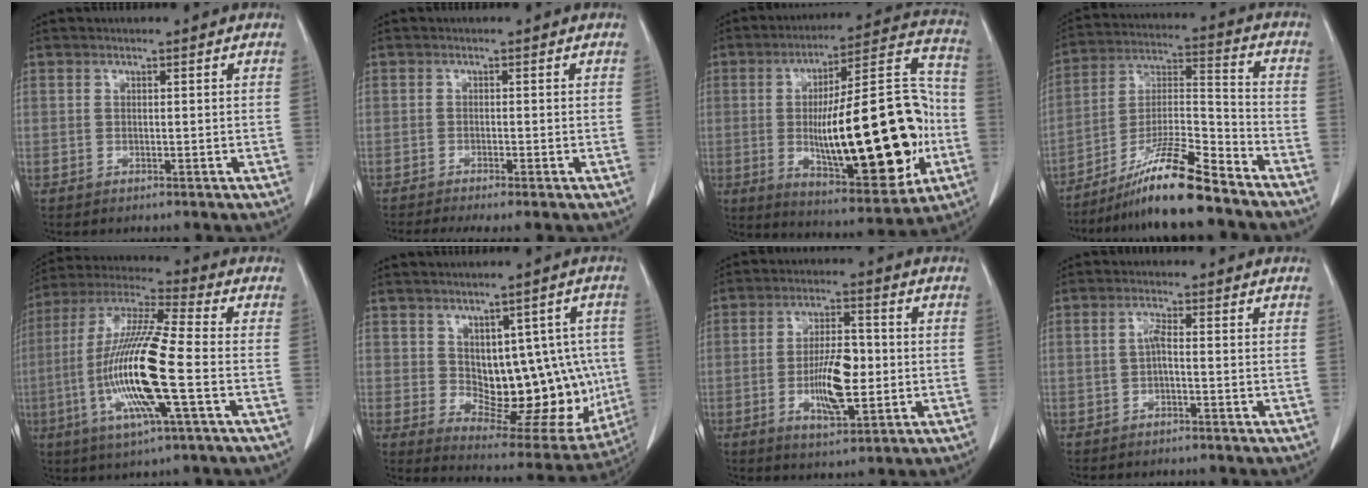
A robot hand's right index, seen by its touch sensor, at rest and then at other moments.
{"total": 4.5, "force": [-3.4, 0.3, 2.9], "torque": [-0.041, -0.010, -0.051]}
{"total": 26.6, "force": [-3.7, 6.7, 25.5], "torque": [-0.377, 0.017, -0.042]}
{"total": 13.5, "force": [-10.5, 0.3, 8.5], "torque": [-0.156, -0.003, -0.184]}
{"total": 17.0, "force": [-3.8, 1.0, 16.6], "torque": [-0.344, -0.012, -0.077]}
{"total": 15.2, "force": [0.2, 7.8, 13.0], "torque": [-0.150, 0.009, 0.030]}
{"total": 9.4, "force": [-1.5, 3.1, 8.7], "torque": [-0.163, 0.000, -0.023]}
{"total": 1.9, "force": [-0.4, 0.2, 1.8], "torque": [-0.036, 0.003, -0.008]}